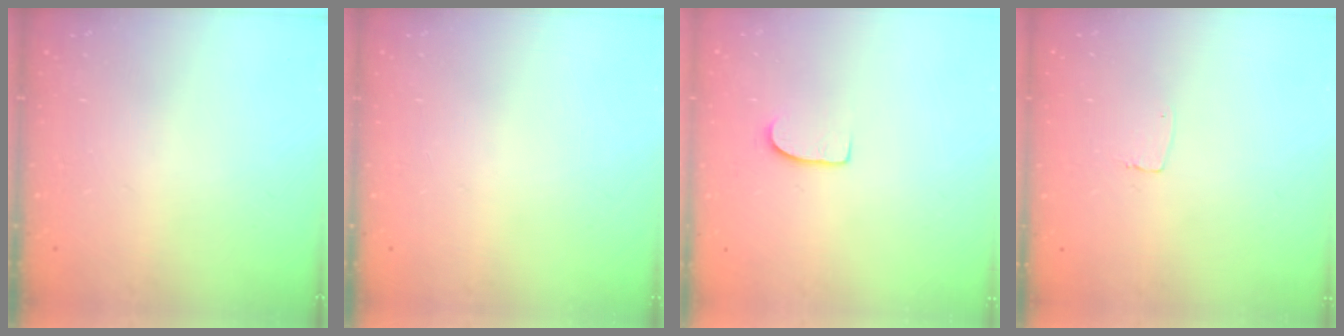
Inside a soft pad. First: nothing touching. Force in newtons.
{"total": 0.0}
{"total": 5.8, "press": 5.8, "slide": 0.5}
{"total": 3.5, "press": 3.5, "slide": 0.2}